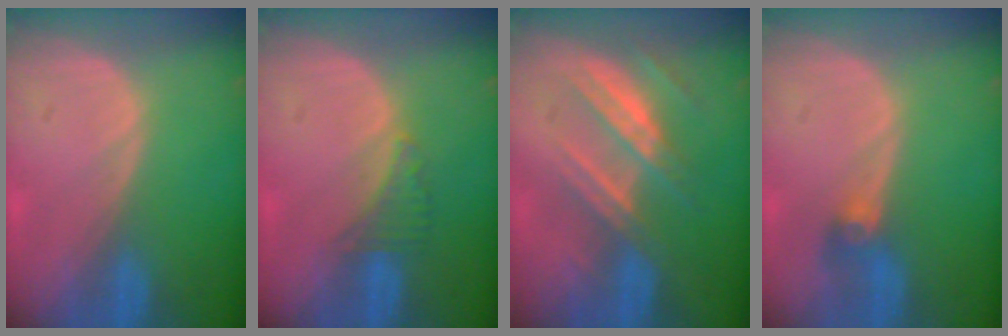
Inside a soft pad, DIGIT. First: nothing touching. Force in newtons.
{"total": 2.7, "press": 2.6, "slide": 0.7}
{"total": 7.4, "press": 6.8, "slide": 3.0}
{"total": 2.9, "press": 2.6, "slide": 1.4}